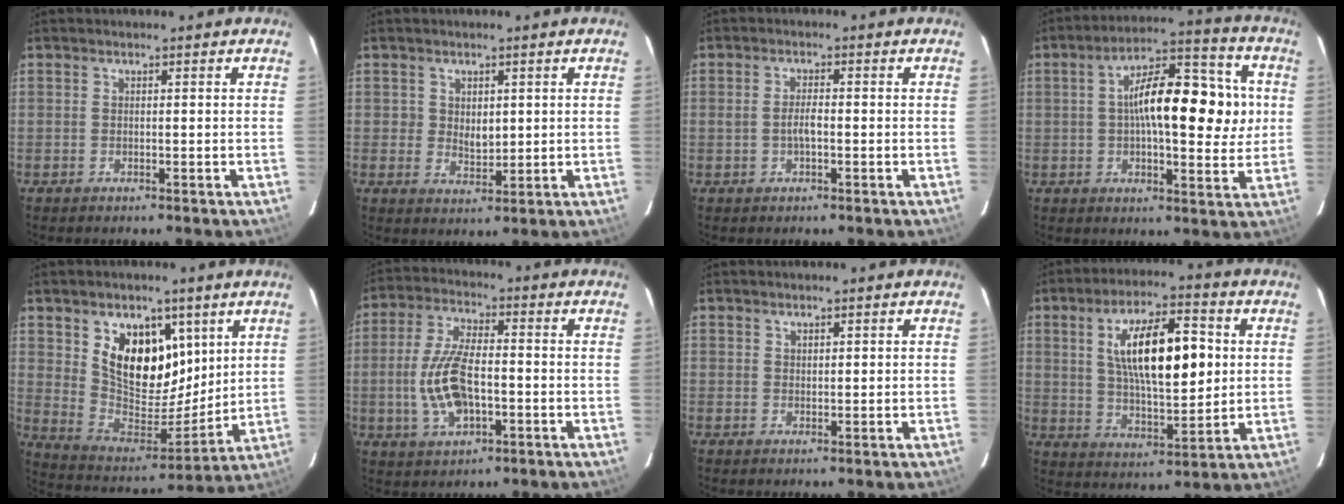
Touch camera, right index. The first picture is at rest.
{"total": 3.4, "force": [0.7, 2.7, 1.9], "torque": [-0.030, -0.001, 0.015]}
{"total": 2.5, "force": [-0.6, 0.8, 2.3], "torque": [-0.045, 0.003, -0.011]}
{"total": 16.7, "force": [2.0, 6.5, 15.3], "torque": [-0.249, 0.027, 0.020]}
{"total": 16.5, "force": [7.4, 10.5, 10.4], "torque": [-0.188, -0.004, 0.145]}
{"total": 11.5, "force": [-2.2, 5.1, 10.1], "torque": [-0.209, 0.002, -0.036]}
{"total": 0.9, "force": [0.7, 0.5, 0.3], "torque": [-0.003, 0.002, 0.013]}
{"total": 16.3, "force": [3.4, 5.9, 14.8], "torque": [-0.246, 0.016, 0.062]}